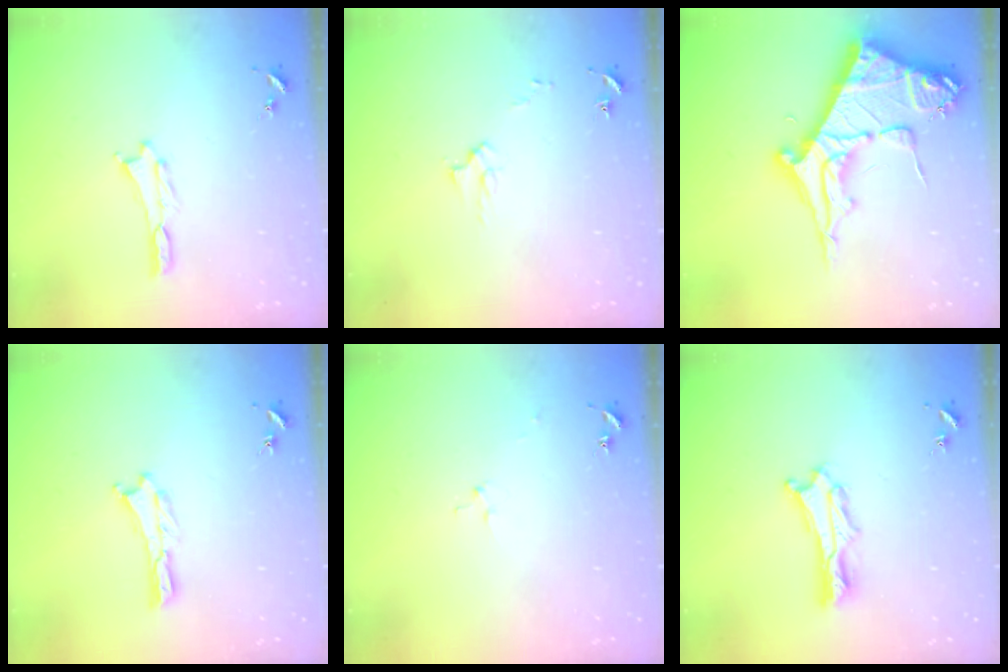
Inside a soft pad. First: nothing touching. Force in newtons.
{"total": 2.6, "press": 2.6, "slide": 0.3}
{"total": 10.6, "press": 10.6, "slide": 1.2}
{"total": 0.0}
{"total": 2.5, "press": 2.5, "slide": 0.3}
{"total": 2.0, "press": 2.0, "slide": 0.2}